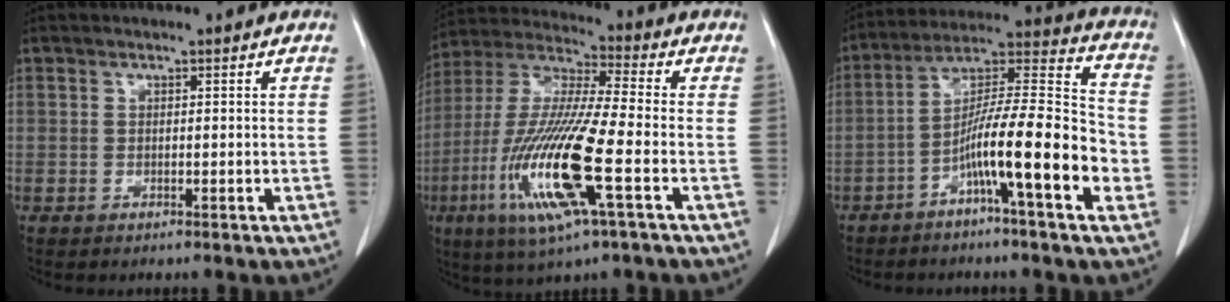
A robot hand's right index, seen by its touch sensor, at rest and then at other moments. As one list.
[{"total": 17.8, "force": [-5.5, 1.2, 16.9], "torque": [-0.356, -0.022, -0.105]}, {"total": 15.7, "force": [-5.4, 0.7, 14.7], "torque": [-0.243, 0.011, -0.097]}]